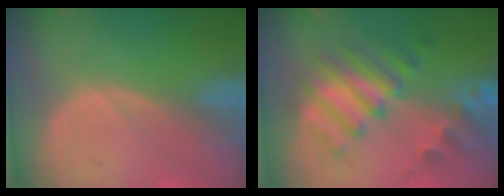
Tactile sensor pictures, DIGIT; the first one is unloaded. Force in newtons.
{"total": 7.8, "press": 7.7, "slide": 1.7}